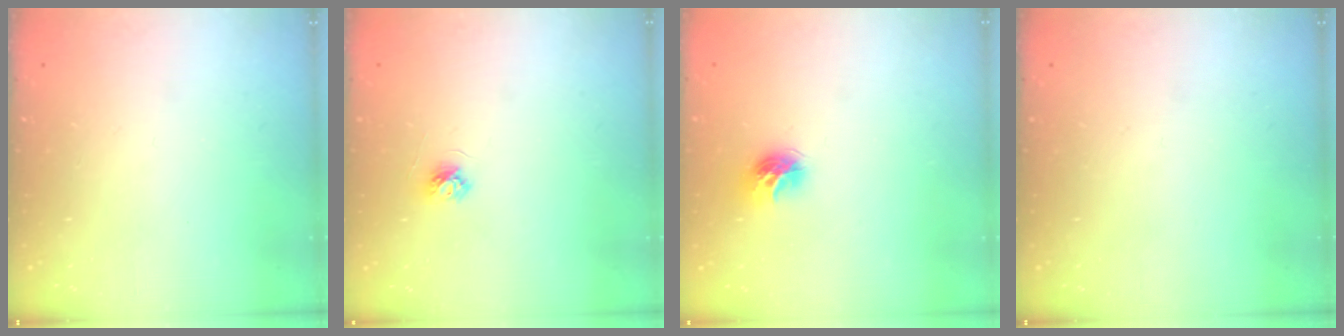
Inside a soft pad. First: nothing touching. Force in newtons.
{"total": 3.7, "press": 3.6, "slide": 0.4}
{"total": 8.6, "press": 8.6, "slide": 0.0}
{"total": 0.0}